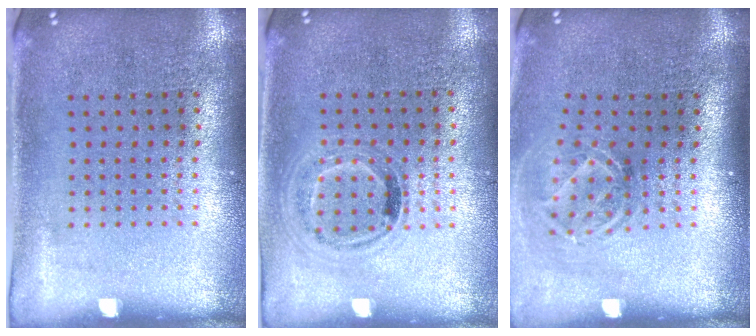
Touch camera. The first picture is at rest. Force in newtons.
{"total": 1.0, "press": 0.9, "slide": 0.5}
{"total": 1.8, "press": 1.3, "slide": 1.3}